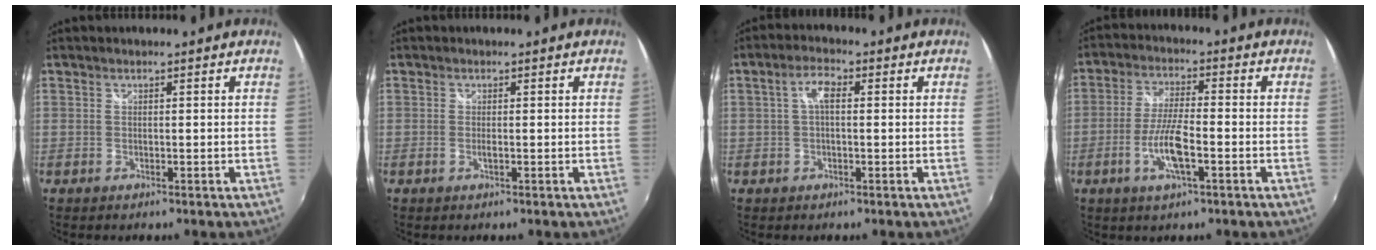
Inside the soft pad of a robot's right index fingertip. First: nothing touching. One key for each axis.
{"total": 0.7, "fx": -0.2, "fy": 0.1, "fz": 0.7, "tx": -0.014, "ty": -0.001, "tz": -0.005}
{"total": 3.6, "fx": 0.4, "fy": 1.5, "fz": 3.3, "tx": -0.062, "ty": 0.011, "tz": 0.008}
{"total": 8.1, "fx": -3.0, "fy": 1.6, "fz": 7.3, "tx": -0.149, "ty": -0.004, "tz": -0.058}